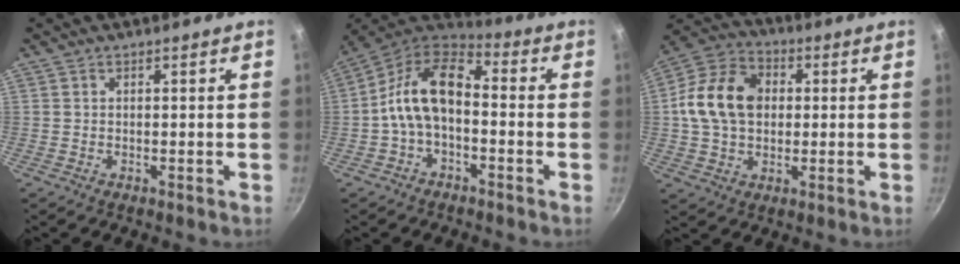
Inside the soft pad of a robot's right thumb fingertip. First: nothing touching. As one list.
[{"total": 12.9, "force": [-1.8, 7.6, 10.2], "torque": [-0.178, 0.048, -0.050]}, {"total": 14.3, "force": [1.3, 10.8, 9.3], "torque": [-0.146, 0.018, 0.007]}]